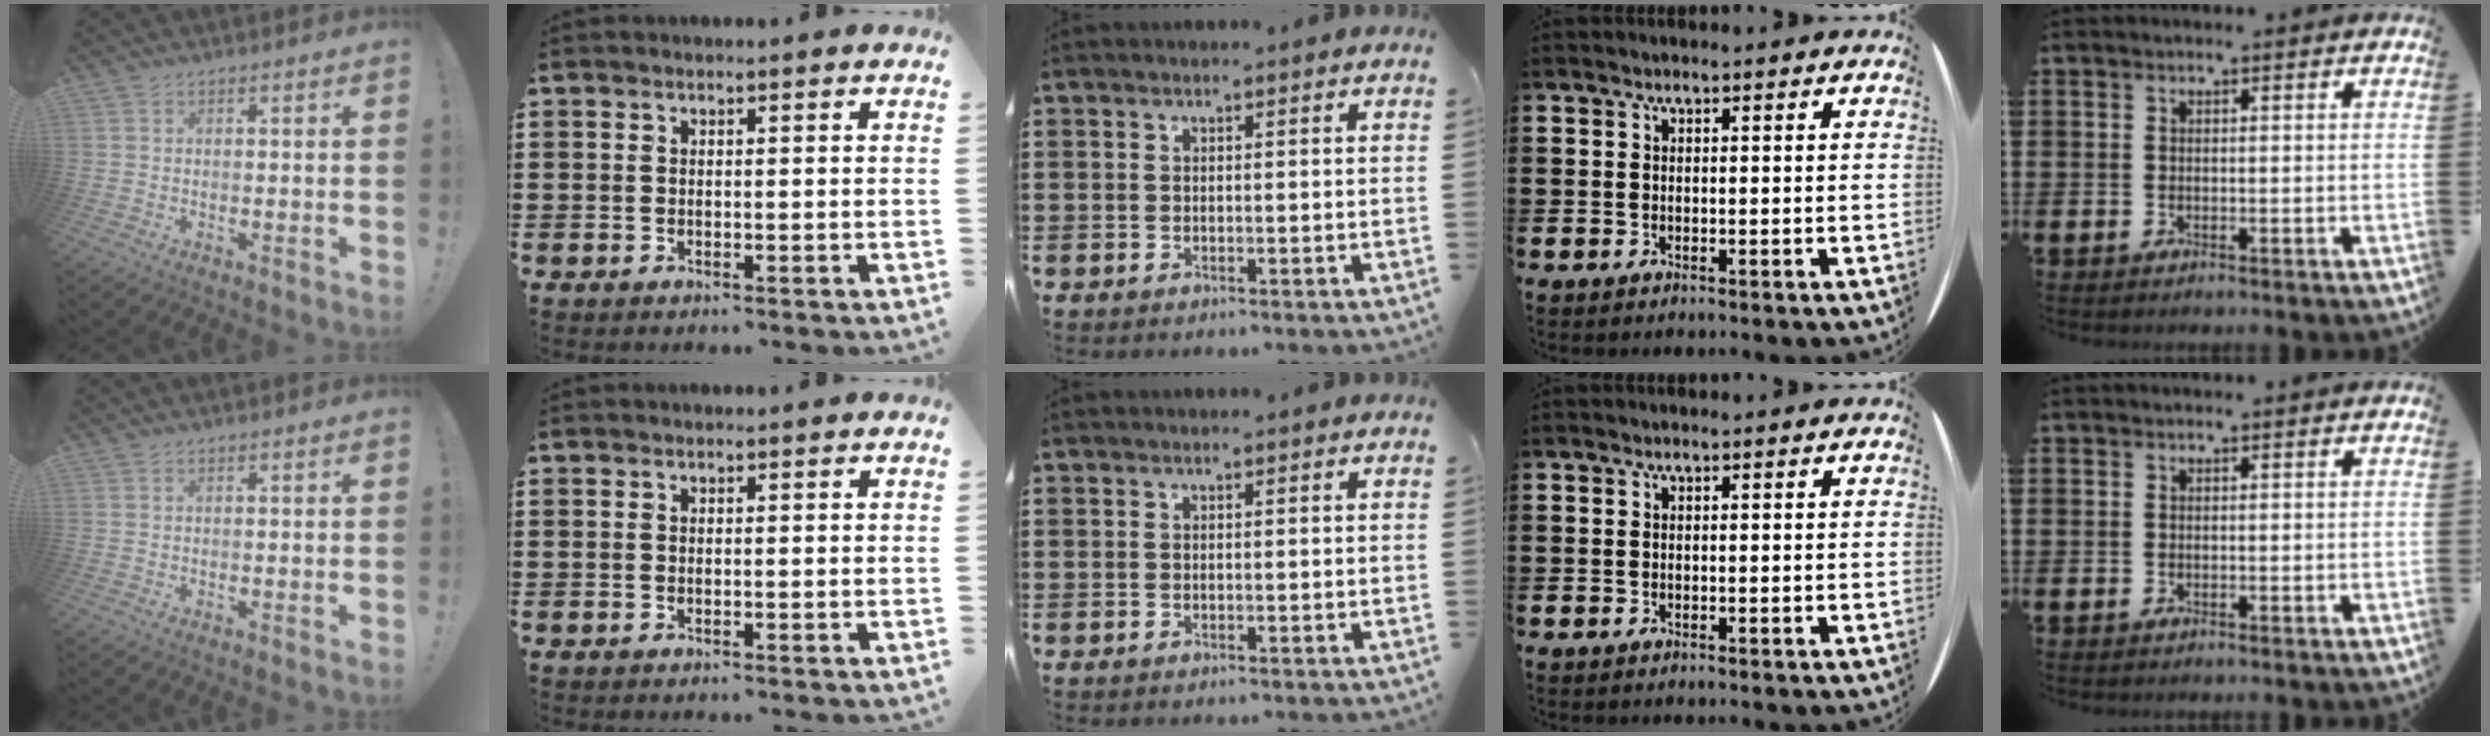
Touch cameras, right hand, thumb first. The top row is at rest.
{}